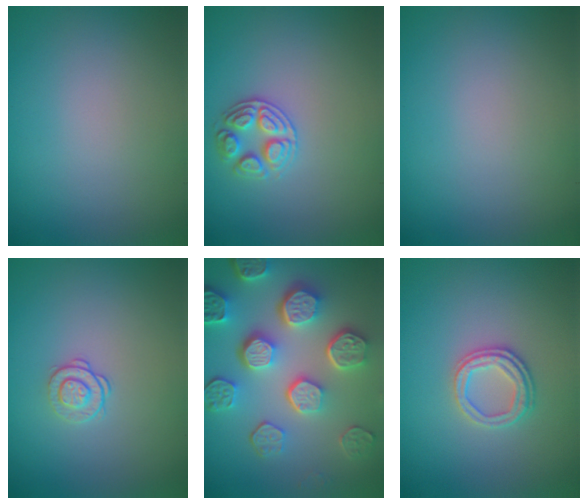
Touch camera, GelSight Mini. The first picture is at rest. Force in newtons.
{"total": 2.7, "press": 2.6, "slide": 0.4}
{"total": 0.0}
{"total": 1.6, "press": 1.2, "slide": 1.0}
{"total": 8.6, "press": 6.3, "slide": 5.9}
{"total": 2.6, "press": 2.3, "slide": 1.1}